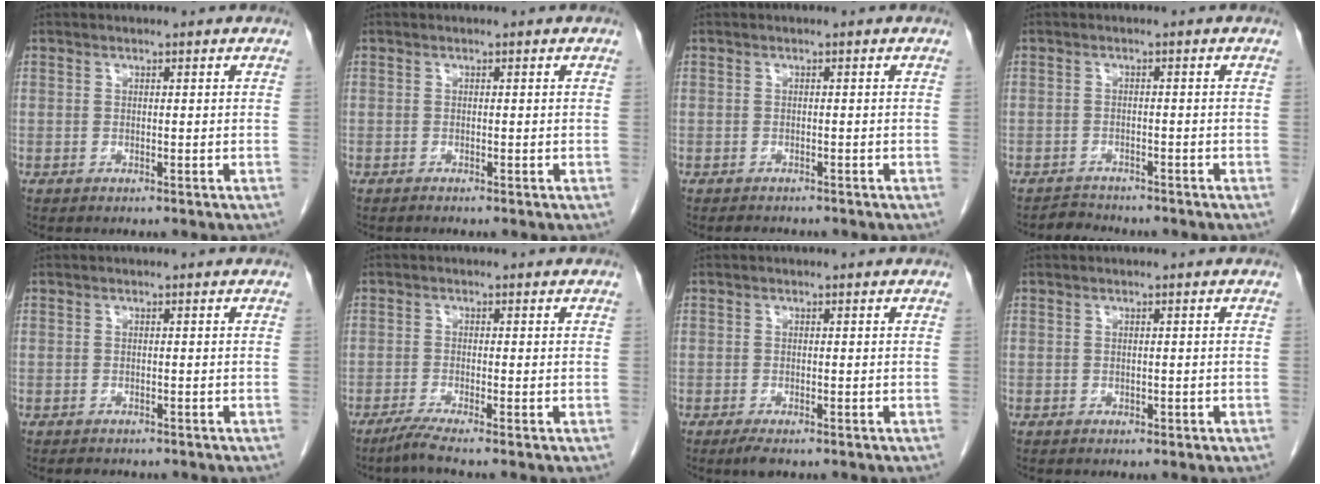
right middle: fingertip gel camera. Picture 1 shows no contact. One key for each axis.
{"total": 0.0}
{"total": 1.9, "fx": -1.7, "fy": 0.7, "fz": 0.5, "tx": -0.010, "ty": -0.004, "tz": -0.020}
{"total": 2.5, "fx": -2.4, "fy": 0.6, "fz": -0.4, "tx": 0.004, "ty": -0.006, "tz": -0.039}
{"total": 2.0, "fx": -1.7, "fy": 0.8, "fz": 0.6, "tx": -0.011, "ty": -0.003, "tz": -0.018}
{"total": 2.8, "fx": -2.1, "fy": -0.7, "fz": 1.7, "tx": -0.042, "ty": -0.010, "tz": -0.047}
{"total": 1.9, "fx": -1.3, "fy": 0.5, "fz": 1.3, "tx": -0.027, "ty": -0.005, "tz": -0.020}
{"total": 0.5, "fx": -0.2, "fy": 0.4, "fz": 0.3, "tx": -0.005, "ty": 0.001, "tz": 0.000}